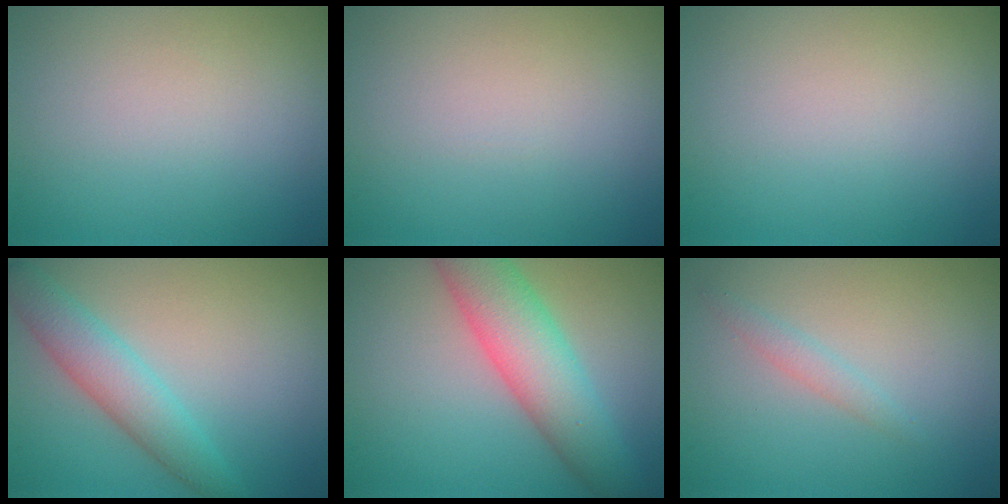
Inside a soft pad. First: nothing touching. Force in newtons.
{"total": 0.0}
{"total": 0.0}
{"total": 3.8, "press": 3.8, "slide": 0.0}
{"total": 6.8, "press": 6.8, "slide": 0.3}
{"total": 1.1, "press": 1.1, "slide": 0.1}